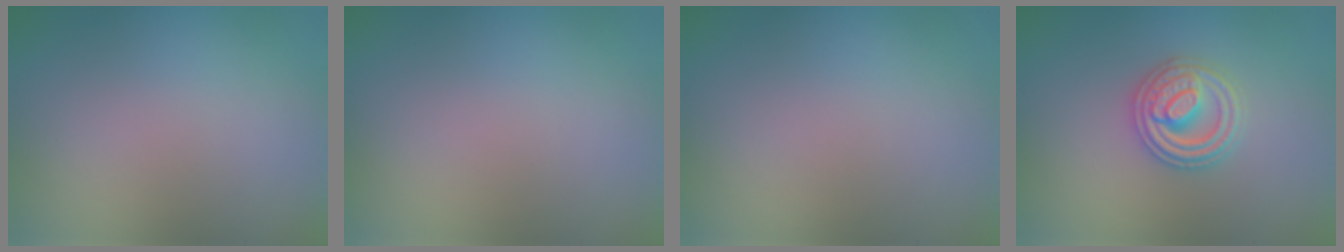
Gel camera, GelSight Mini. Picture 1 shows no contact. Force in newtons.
{"total": 0.0}
{"total": 0.0}
{"total": 3.7, "press": 3.6, "slide": 0.6}